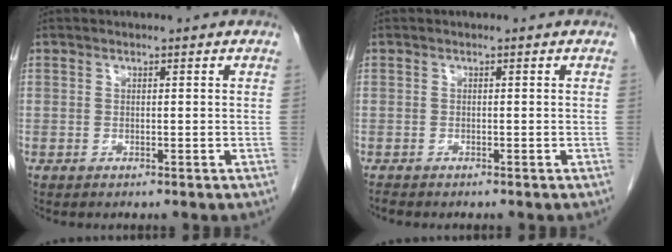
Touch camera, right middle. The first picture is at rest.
{"total": 0.8, "force": [-0.8, 0.1, 0.2], "torque": [-0.012, -0.004, -0.016]}